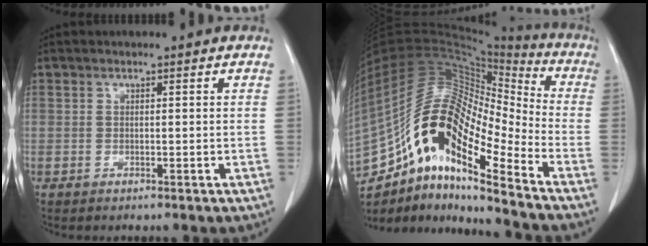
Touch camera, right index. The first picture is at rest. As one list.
[{"total": 21.4, "force": [-13.2, 5.4, 15.9], "torque": [-0.332, 0.030, -0.238]}]